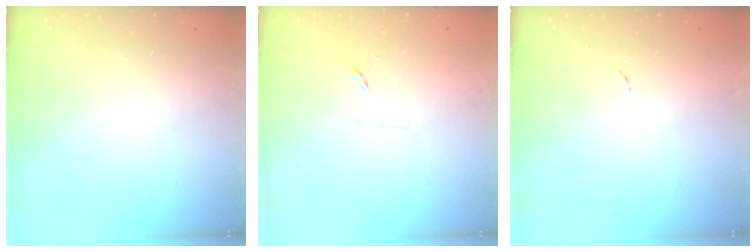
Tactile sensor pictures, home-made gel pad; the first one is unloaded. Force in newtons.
{"total": 8.0, "press": 7.9, "slide": 0.9}
{"total": 3.3, "press": 3.3, "slide": 0.1}